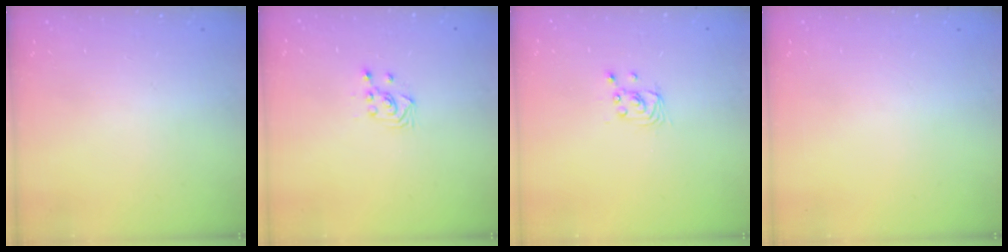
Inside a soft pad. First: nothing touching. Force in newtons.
{"total": 2.6, "press": 2.6, "slide": 0.3}
{"total": 2.5, "press": 2.5, "slide": 0.1}
{"total": 0.0}